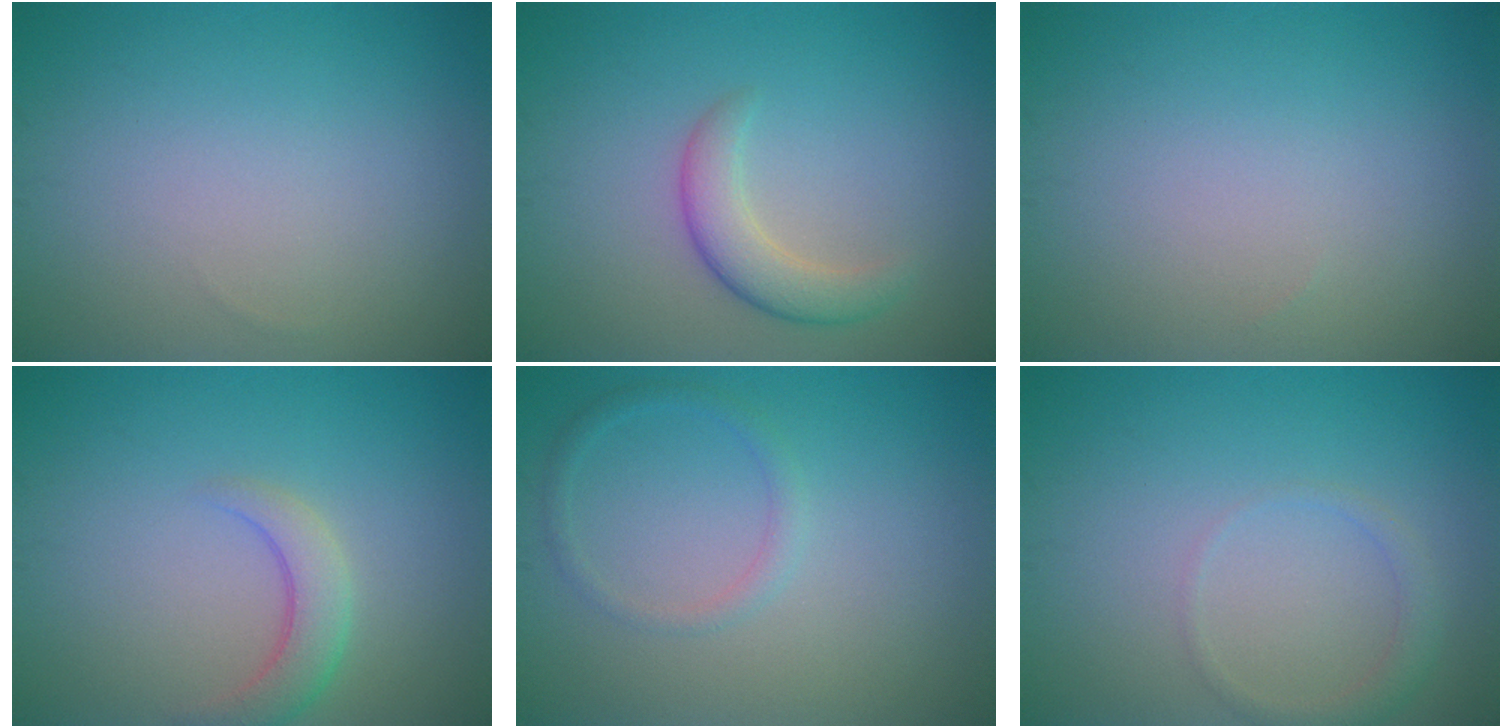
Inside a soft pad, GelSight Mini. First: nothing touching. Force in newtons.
{"total": 3.0, "press": 3.0, "slide": 0.2}
{"total": 0.0}
{"total": 2.7, "press": 2.7, "slide": 0.3}
{"total": 1.3, "press": 1.3, "slide": 0.1}
{"total": 1.4, "press": 1.4, "slide": 0.0}